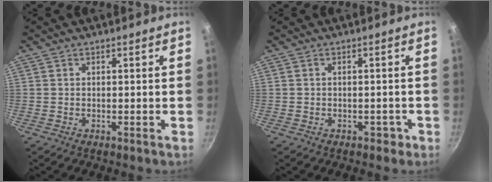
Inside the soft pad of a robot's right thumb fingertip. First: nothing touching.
{"total": 1.7, "force": [-0.9, 1.3, 0.7], "torque": [0.006, 0.017, -0.001]}